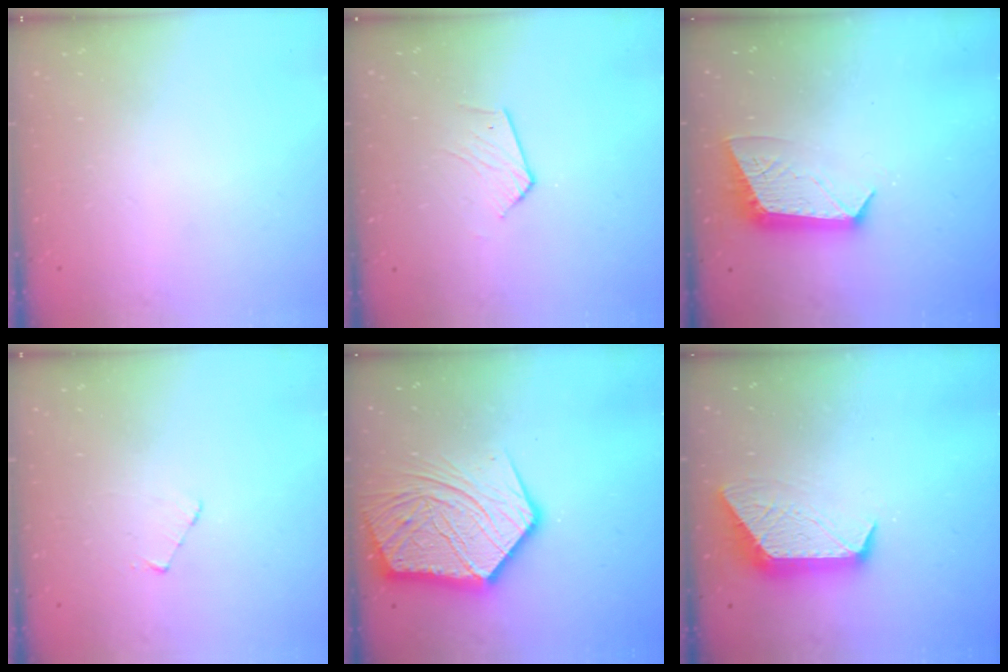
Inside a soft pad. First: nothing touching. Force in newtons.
{"total": 4.4, "press": 4.4, "slide": 0.4}
{"total": 9.5, "press": 9.5, "slide": 0.6}
{"total": 2.6, "press": 2.6, "slide": 0.3}
{"total": 21.3, "press": 21.2, "slide": 2.2}
{"total": 10.6, "press": 10.6, "slide": 0.6}